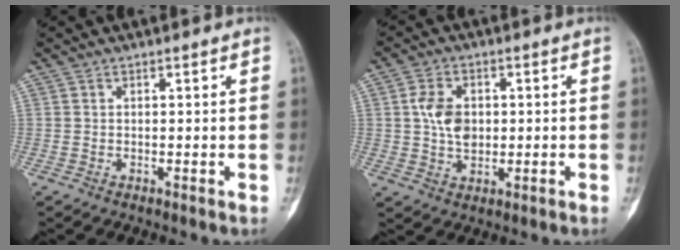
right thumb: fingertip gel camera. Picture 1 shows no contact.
{"total": 6.8, "force": [0.6, 4.8, 4.8], "torque": [-0.077, -0.001, 0.011]}